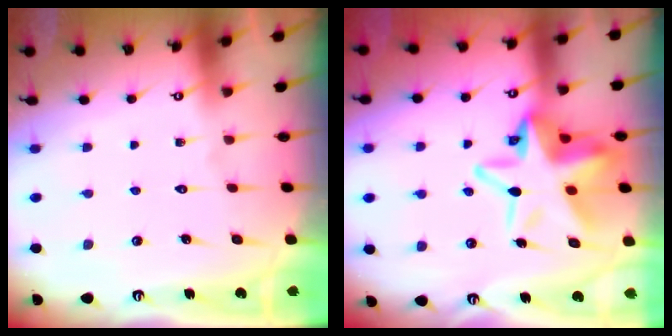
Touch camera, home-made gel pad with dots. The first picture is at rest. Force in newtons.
{"total": 14.4, "press": 14.0, "slide": 3.6}